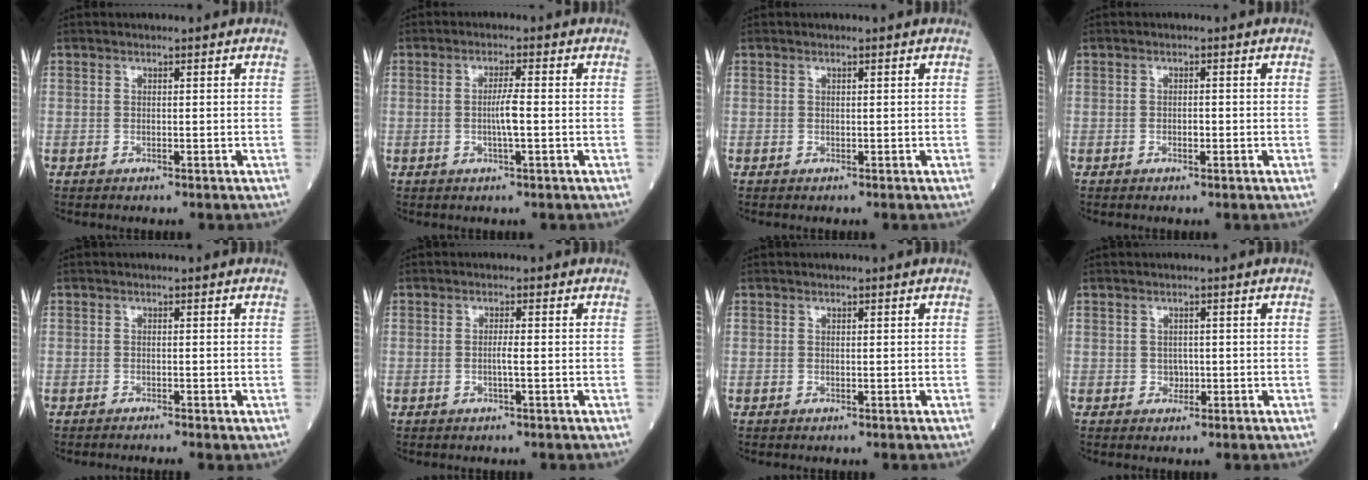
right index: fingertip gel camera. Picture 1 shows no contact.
{"total": 3.1, "force": [-0.6, -0.1, 3.0], "torque": [-0.058, -0.001, -0.010]}
{"total": 0.0}
{"total": 1.1, "force": [-0.5, 0.4, 0.9], "torque": [-0.017, 0.001, -0.007]}
{"total": 1.3, "force": [-1.1, -0.3, 0.7], "torque": [-0.015, -0.001, -0.019]}
{"total": 1.3, "force": [-0.4, -0.2, 1.2], "torque": [-0.025, 0.000, -0.007]}
{"total": 0.0}
{"total": 1.1, "force": [-0.3, 1.0, 0.5], "torque": [-0.006, 0.003, -0.002]}